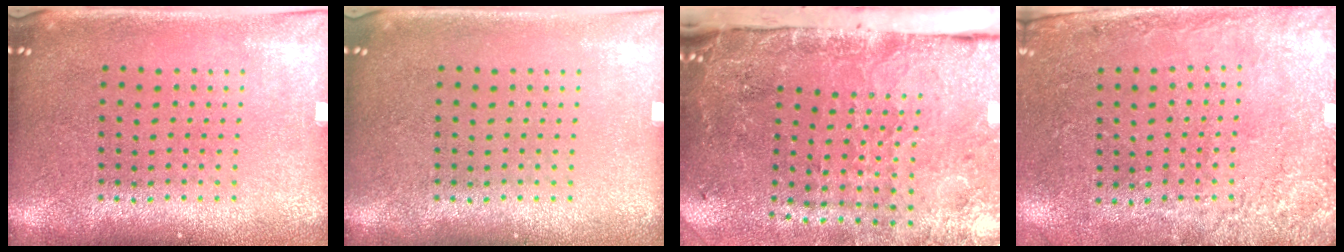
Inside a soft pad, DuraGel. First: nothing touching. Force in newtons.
{"total": 0.0}
{"total": 4.9, "press": 3.6, "slide": 3.3}
{"total": 2.6, "press": 2.1, "slide": 1.5}